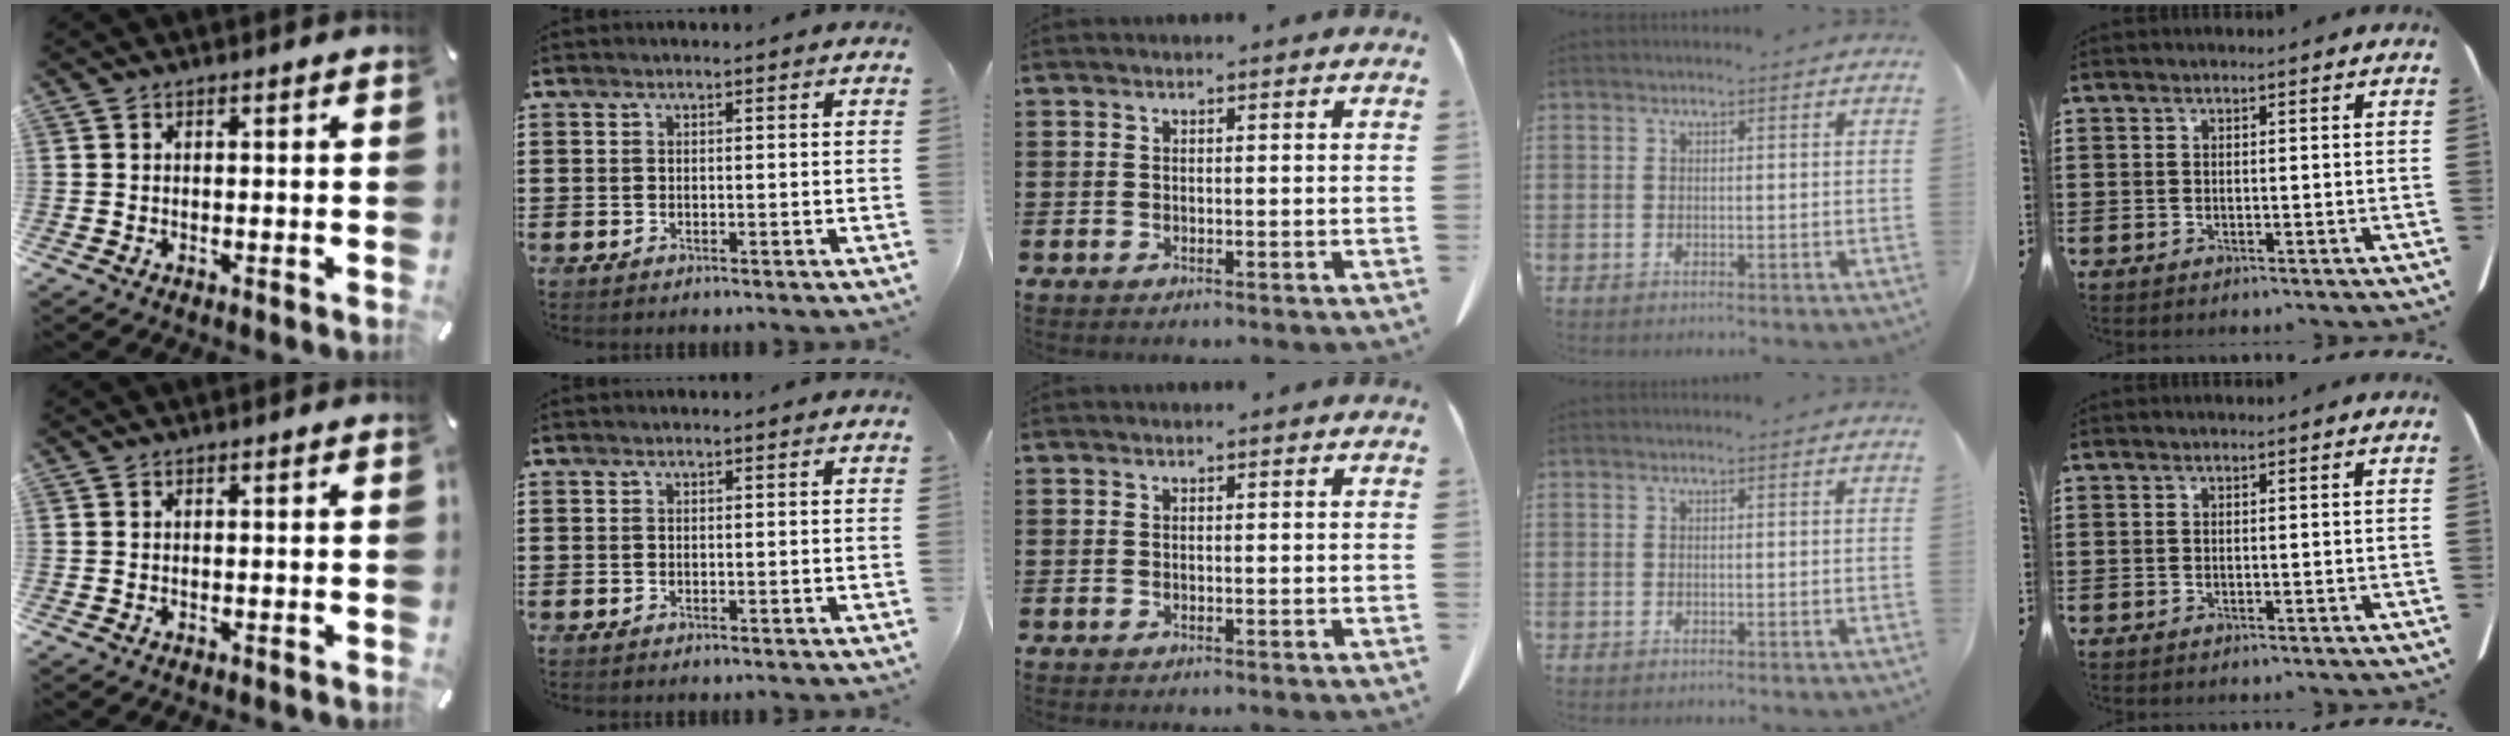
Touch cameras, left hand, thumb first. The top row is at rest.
{}